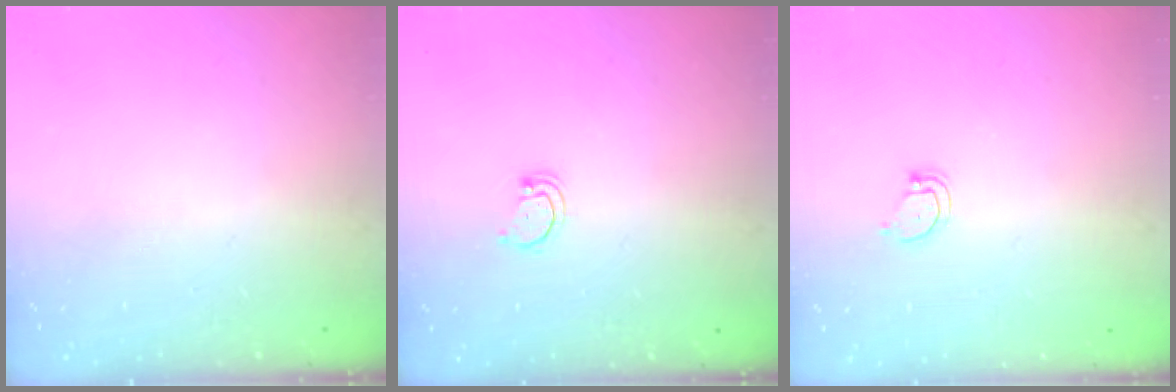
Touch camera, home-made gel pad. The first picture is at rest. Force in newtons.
{"total": 2.2, "press": 2.2, "slide": 0.2}
{"total": 2.8, "press": 2.8, "slide": 0.2}